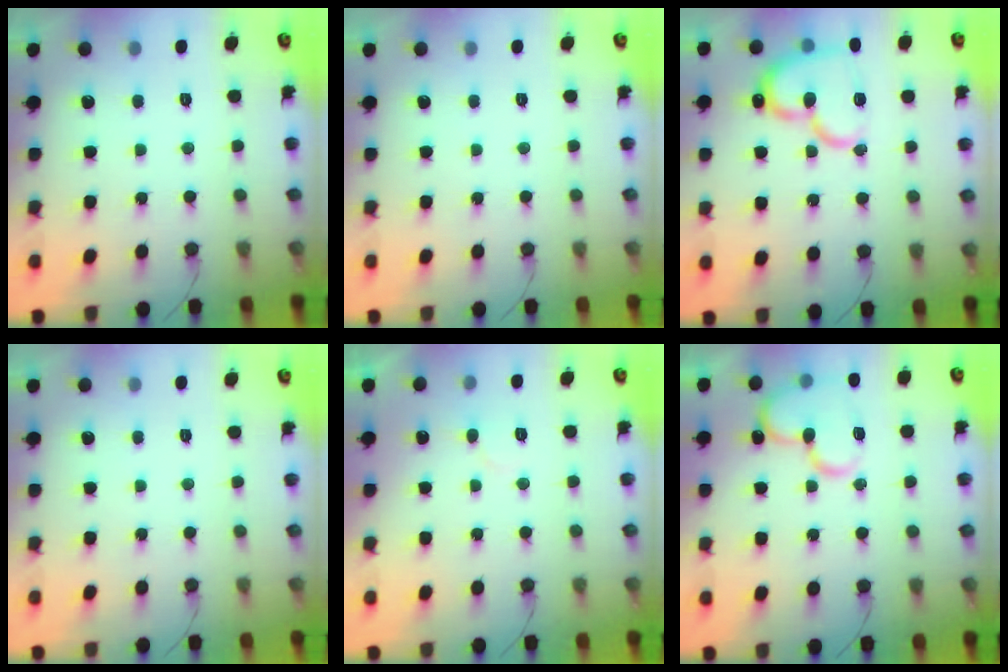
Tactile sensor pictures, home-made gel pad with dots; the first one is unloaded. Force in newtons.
{"total": 0.0}
{"total": 17.9, "press": 17.8, "slide": 1.4}
{"total": 0.0}
{"total": 4.9, "press": 4.9, "slide": 0.5}
{"total": 15.8, "press": 15.7, "slide": 1.8}